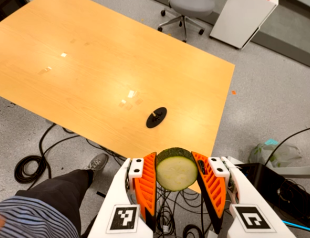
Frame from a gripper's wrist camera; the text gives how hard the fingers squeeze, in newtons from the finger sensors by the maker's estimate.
{"total": 12.8, "left": 12.0, "right": 13.6}